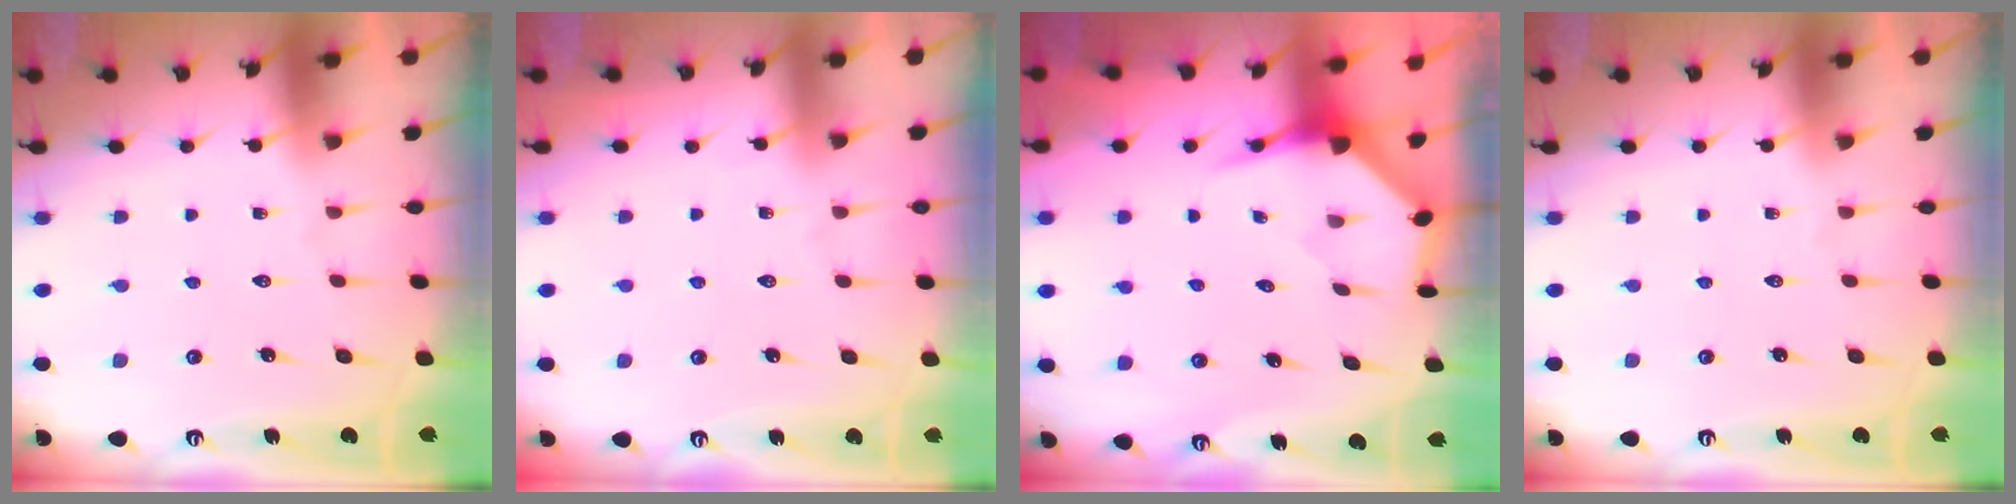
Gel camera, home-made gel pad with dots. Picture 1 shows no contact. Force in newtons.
{"total": 3.9, "press": 3.9, "slide": 0.5}
{"total": 4.0, "press": 3.9, "slide": 0.5}
{"total": 0.0}